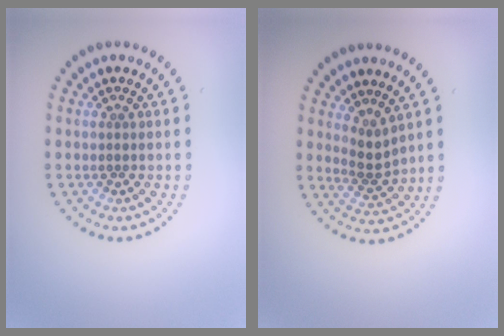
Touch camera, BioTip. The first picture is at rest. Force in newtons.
{"total": 2.1, "press": 1.5, "slide": 1.4}